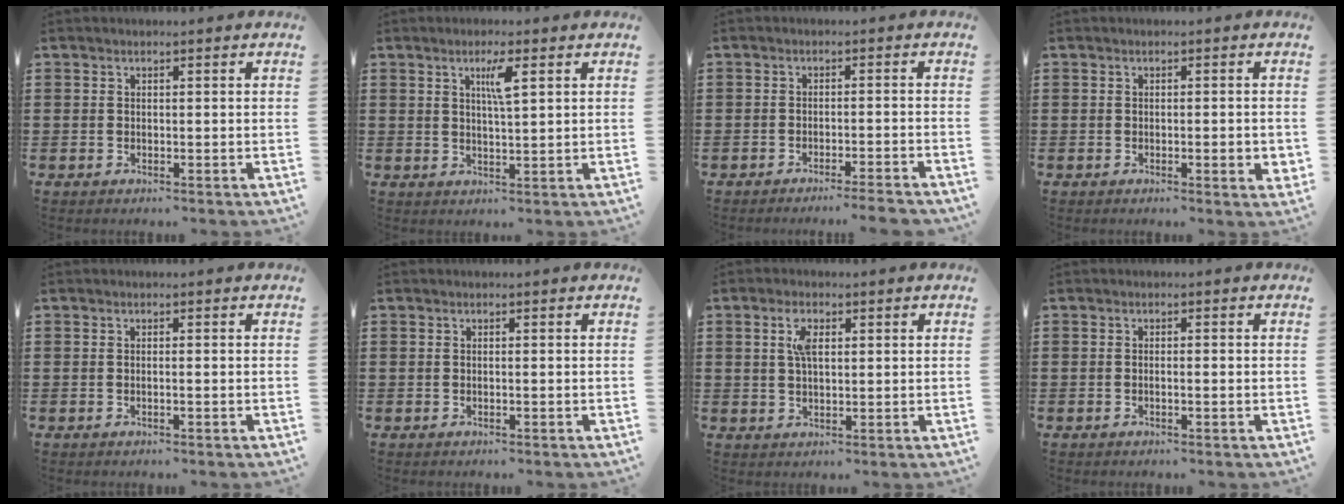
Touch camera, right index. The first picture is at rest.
{"total": 3.7, "force": [1.6, 0.5, 3.3], "torque": [-0.063, 0.001, 0.023]}
{"total": 2.6, "force": [-2.3, -0.4, 1.0], "torque": [-0.017, -0.002, -0.047]}
{"total": 2.1, "force": [-0.4, 0.4, 2.0], "torque": [-0.034, -0.001, -0.006]}
{"total": 0.5, "force": [-0.2, -0.1, 0.4], "torque": [-0.007, -0.002, -0.004]}
{"total": 0.0}
{"total": 3.7, "force": [1.2, 1.4, 3.2], "torque": [-0.068, 0.010, 0.018]}
{"total": 0.7, "force": [-0.3, 0.1, 0.6], "torque": [-0.012, -0.002, -0.005]}